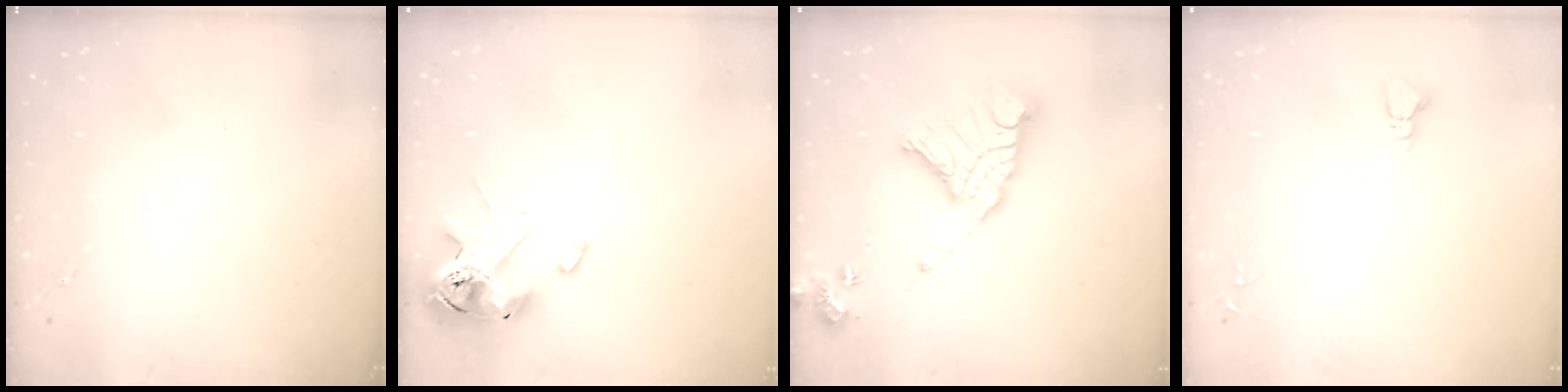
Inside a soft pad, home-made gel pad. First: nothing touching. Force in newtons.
{"total": 12.8, "press": 12.6, "slide": 2.0}
{"total": 18.9, "press": 18.8, "slide": 2.1}
{"total": 2.2, "press": 2.2, "slide": 0.1}